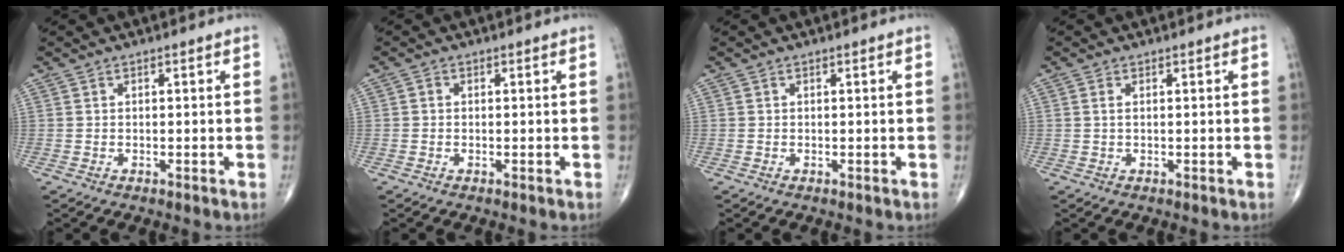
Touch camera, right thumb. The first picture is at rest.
{"total": 0.6, "force": [-0.1, 0.5, 0.3], "torque": [-0.002, 0.001, -0.006]}
{"total": 0.0}
{"total": 0.9, "force": [0.2, 0.4, 0.8], "torque": [-0.022, 0.003, 0.004]}